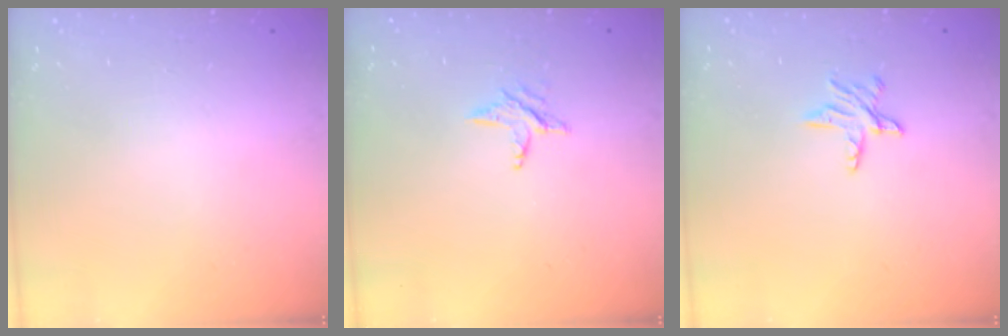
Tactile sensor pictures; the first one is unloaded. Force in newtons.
{"total": 3.3, "press": 3.3, "slide": 0.4}
{"total": 5.7, "press": 5.6, "slide": 0.5}